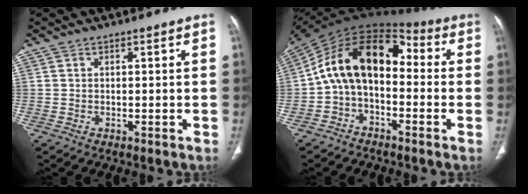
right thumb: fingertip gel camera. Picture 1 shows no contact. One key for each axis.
{"total": 14.8, "fx": -0.7, "fy": 9.4, "fz": 11.4, "tx": -0.178, "ty": 0.068, "tz": -0.027}